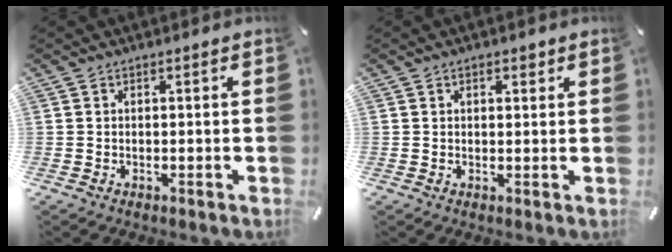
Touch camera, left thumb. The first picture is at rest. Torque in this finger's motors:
{"motor_torque": [0.07, -0.40, -0.05, 0.16, -0.01]}